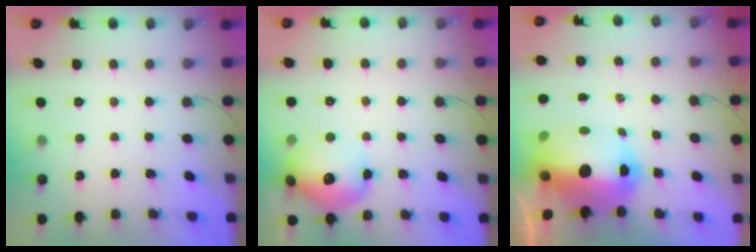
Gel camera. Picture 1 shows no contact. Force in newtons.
{"total": 15.7, "press": 15.6, "slide": 1.7}
{"total": 17.9, "press": 17.5, "slide": 3.8}